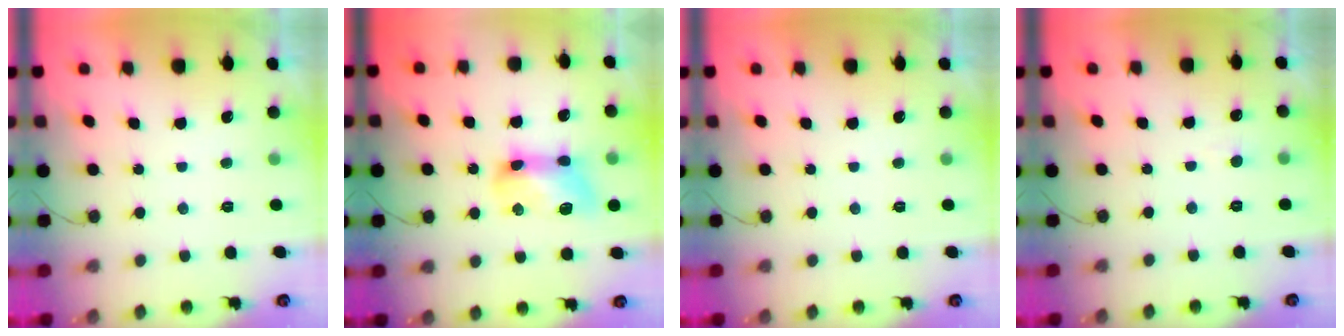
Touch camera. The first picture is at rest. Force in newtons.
{"total": 12.5, "press": 12.5, "slide": 0.4}
{"total": 0.0}
{"total": 3.7, "press": 3.7, "slide": 0.4}